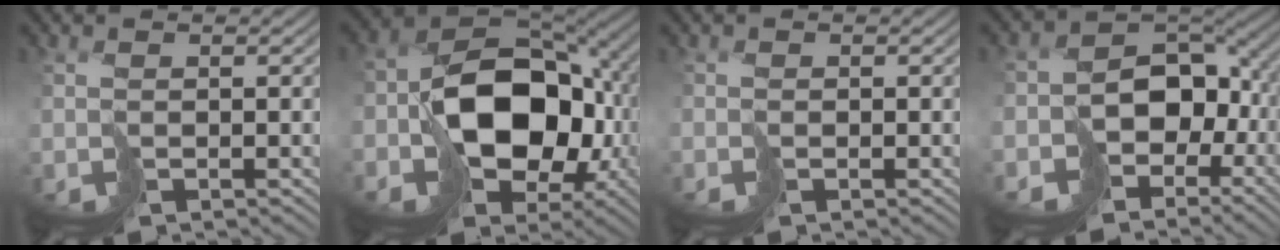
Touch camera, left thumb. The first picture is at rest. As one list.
[{"total": 16.0, "force": [-2.7, 11.1, 11.2], "torque": [-0.198, -0.016, -0.049]}, {"total": 0.0}, {"total": 11.5, "force": [-4.4, 8.4, 6.5], "torque": [-0.115, -0.022, -0.080]}]